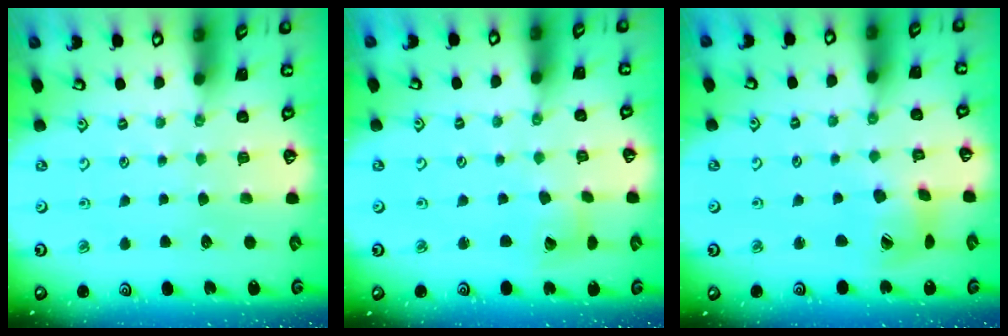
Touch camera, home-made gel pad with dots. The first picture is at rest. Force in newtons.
{"total": 5.3, "press": 5.2, "slide": 0.6}
{"total": 10.1, "press": 10.0, "slide": 1.2}